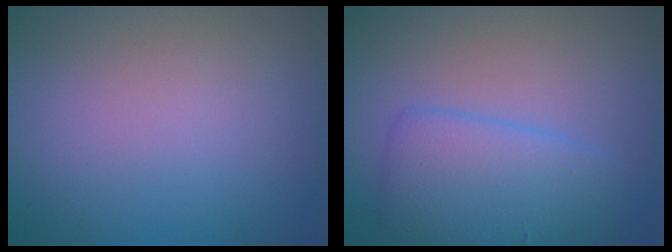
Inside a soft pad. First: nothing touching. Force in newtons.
{"total": 4.3, "press": 4.3, "slide": 0.3}